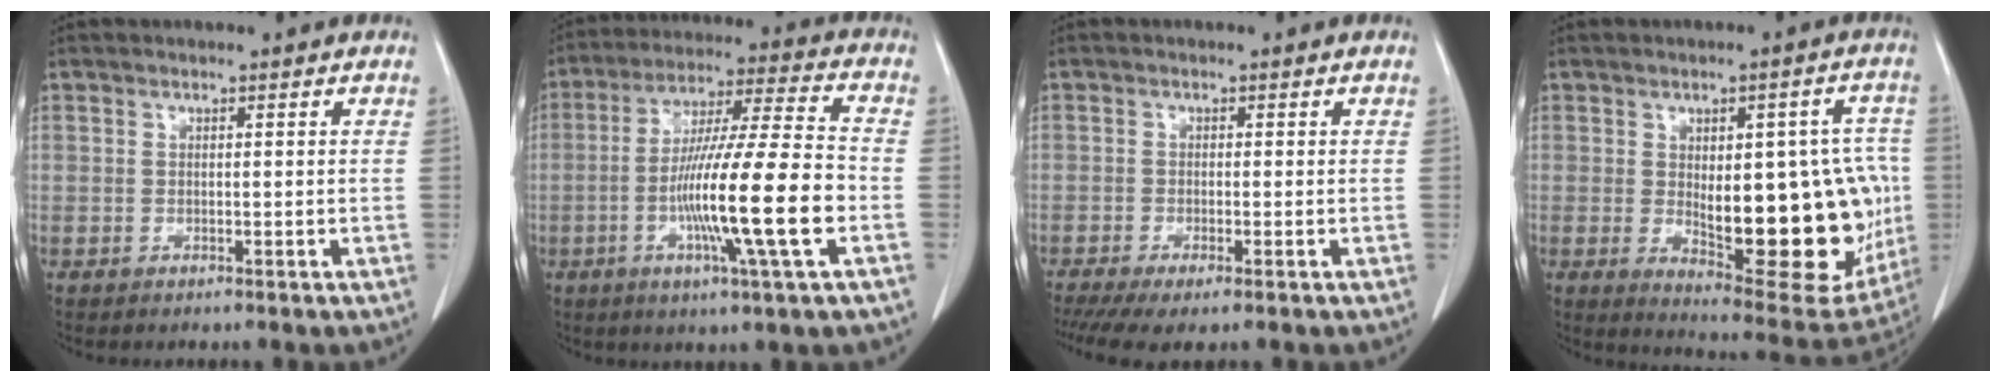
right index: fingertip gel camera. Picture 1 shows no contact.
{"total": 17.1, "force": [-4.3, -0.2, 16.6], "torque": [-0.297, -0.009, -0.081]}
{"total": 4.8, "force": [-3.1, 1.2, 3.5], "torque": [-0.057, -0.013, -0.054]}
{"total": 20.4, "force": [-1.5, 7.5, 19.0], "torque": [-0.211, 0.009, 0.008]}